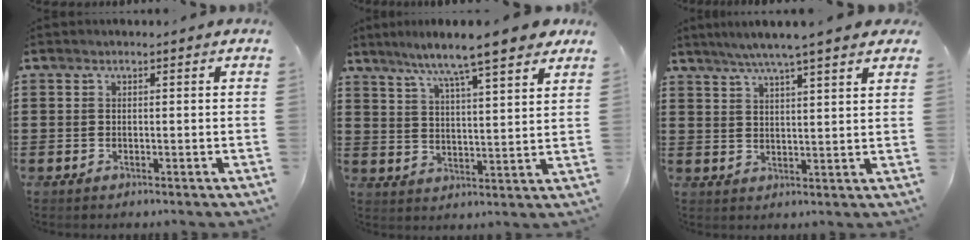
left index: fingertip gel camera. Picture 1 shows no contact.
{"total": 8.2, "force": [7.0, 0.1, 4.3], "torque": [-0.103, -0.036, 0.114]}
{"total": 5.6, "force": [4.5, -0.2, 3.4], "torque": [-0.077, -0.013, 0.078]}